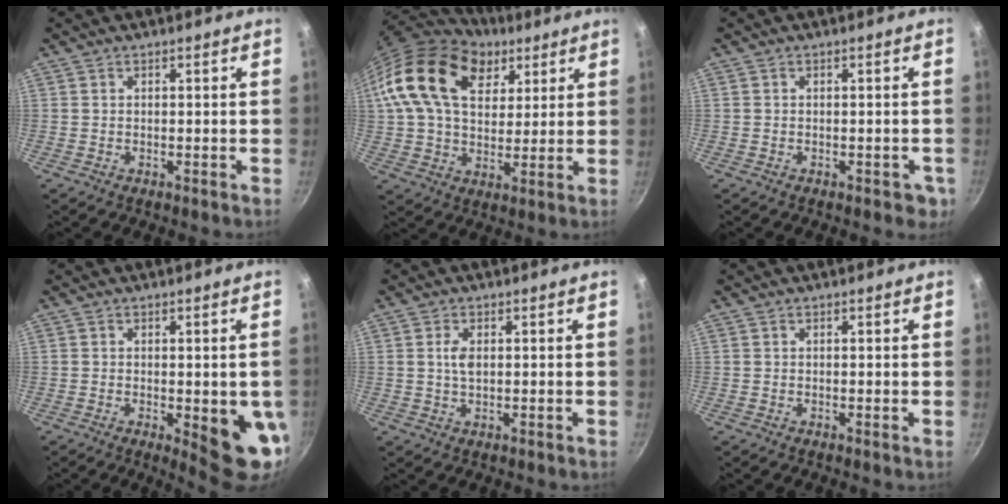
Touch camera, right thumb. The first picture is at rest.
{"total": 20.2, "force": [9.0, 13.0, 12.5], "torque": [-0.198, -0.012, 0.154]}
{"total": 3.0, "force": [-1.2, 1.9, 2.0], "torque": [-0.001, 0.013, -0.005]}
{"total": 10.6, "force": [-2.2, 3.3, 9.8], "torque": [-0.096, -0.007, -0.019]}
{"total": 2.7, "force": [0.5, 1.5, 2.3], "torque": [-0.042, 0.000, 0.010]}
{"total": 0.0}